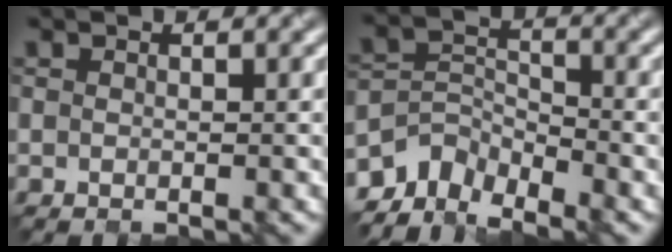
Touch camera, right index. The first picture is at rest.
{"total": 4.1, "force": [-3.8, 1.6, 0.5], "torque": [0.000, -0.004, -0.080]}